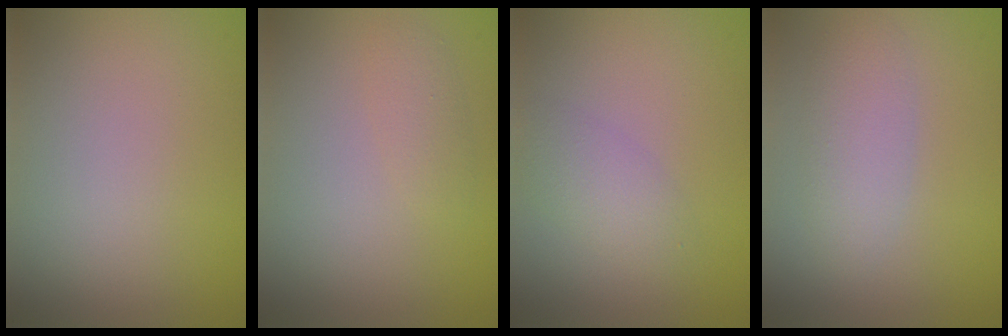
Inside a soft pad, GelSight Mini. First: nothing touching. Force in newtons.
{"total": 1.3, "press": 1.3, "slide": 0.1}
{"total": 2.2, "press": 2.2, "slide": 0.2}
{"total": 2.9, "press": 2.9, "slide": 0.1}